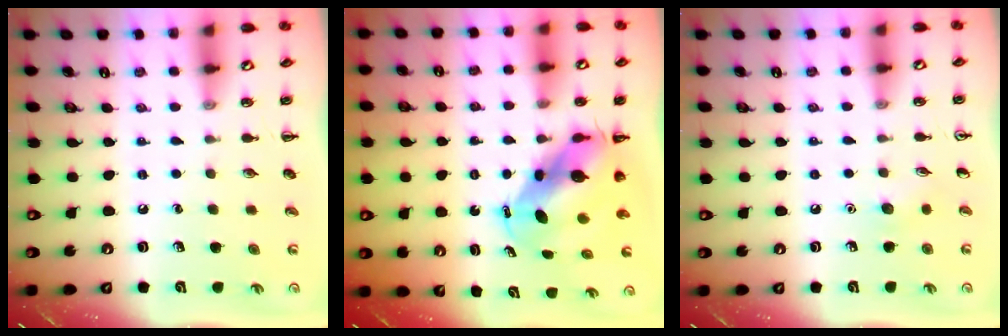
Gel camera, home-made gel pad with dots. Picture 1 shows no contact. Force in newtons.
{"total": 6.8, "press": 6.6, "slide": 1.4}
{"total": 4.7, "press": 4.5, "slide": 1.4}